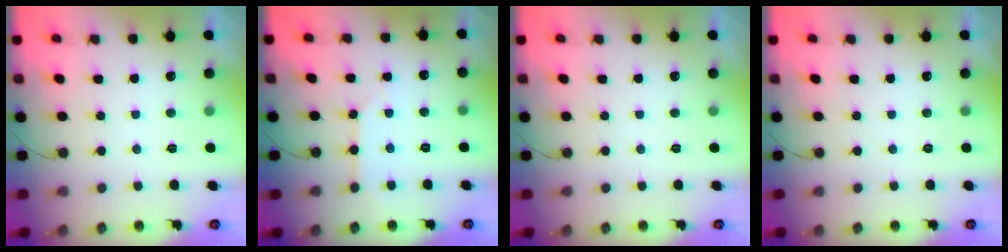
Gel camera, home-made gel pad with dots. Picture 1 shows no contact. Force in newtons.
{"total": 2.5, "press": 2.5, "slide": 0.2}
{"total": 0.0}
{"total": 0.0}